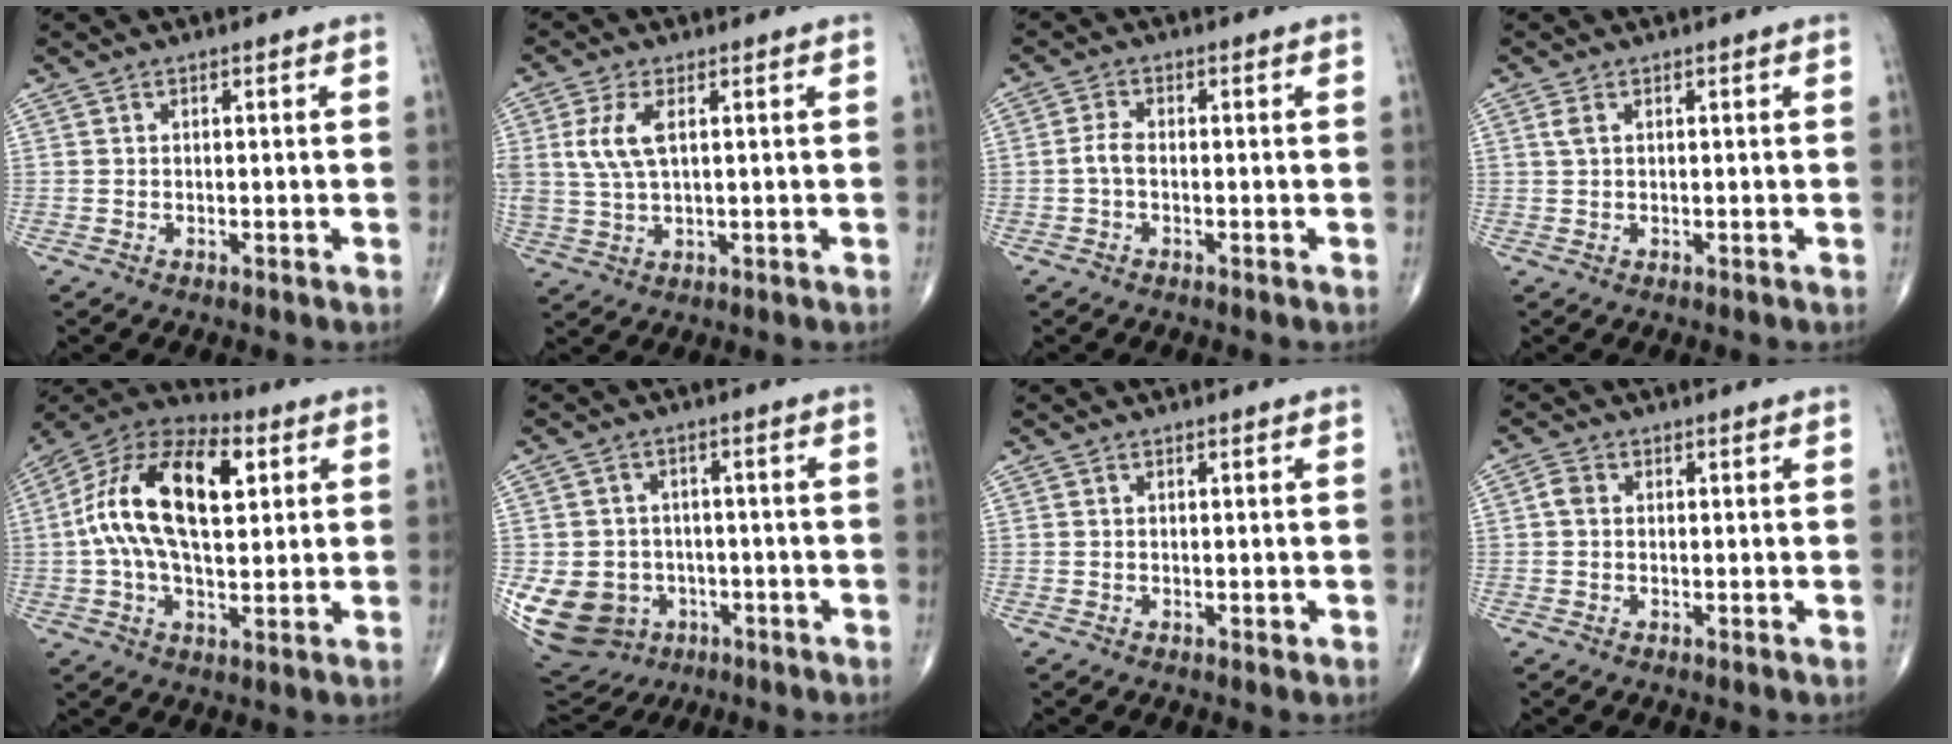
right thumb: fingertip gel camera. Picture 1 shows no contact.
{"total": 6.6, "force": [1.8, 3.0, 5.5], "torque": [-0.130, -0.002, 0.043]}
{"total": 2.3, "force": [-0.5, 1.2, 1.9], "torque": [-0.041, 0.004, -0.015]}
{"total": 1.3, "force": [0.5, 0.6, 1.0], "torque": [-0.030, 0.010, 0.015]}
{"total": 20.1, "force": [3.8, 10.5, 16.7], "torque": [-0.299, 0.019, 0.055]}
{"total": 15.8, "force": [-4.2, 13.6, 6.8], "torque": [-0.147, 0.019, -0.052]}
{"total": 0.0}
{"total": 1.9, "force": [0.1, 1.5, 1.2], "torque": [-0.022, 0.007, -0.001]}